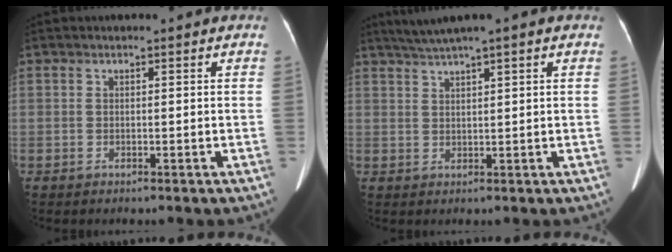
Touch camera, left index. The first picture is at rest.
{"total": 5.1, "force": [3.7, -0.2, 3.6], "torque": [-0.073, 0.027, 0.067]}